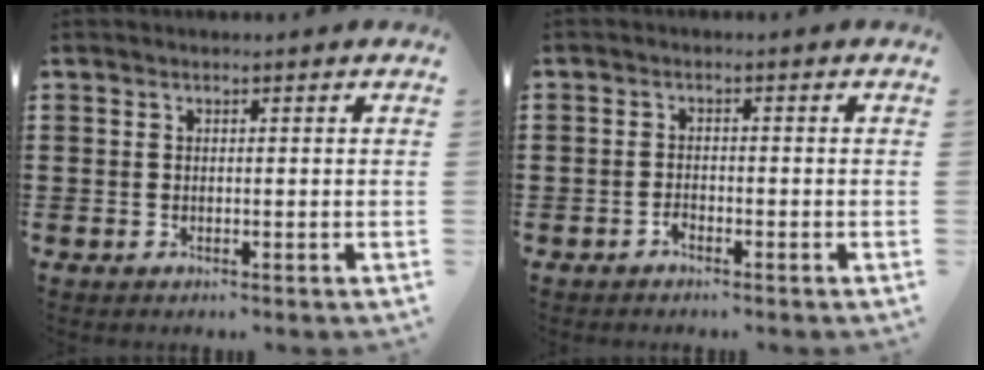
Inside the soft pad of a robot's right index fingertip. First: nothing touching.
{"total": 1.3, "force": [-1.1, 0.6, 0.3], "torque": [-0.008, -0.001, -0.024]}